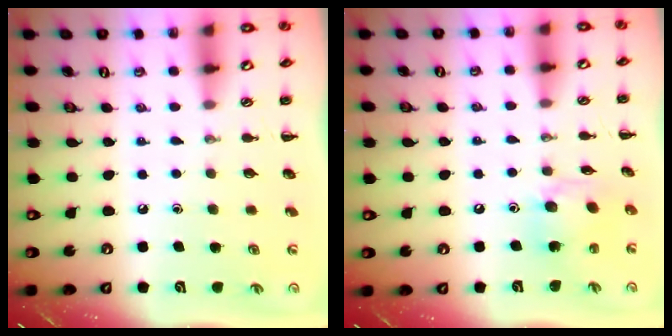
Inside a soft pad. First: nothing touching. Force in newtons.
{"total": 9.6, "press": 9.6, "slide": 0.9}